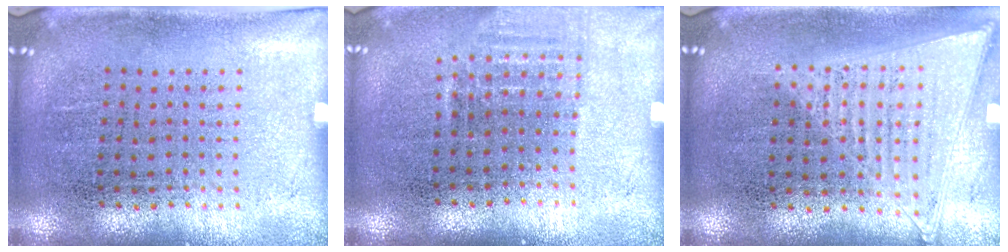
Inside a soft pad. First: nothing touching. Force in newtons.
{"total": 1.0, "press": 0.9, "slide": 0.4}
{"total": 1.1, "press": 1.1, "slide": 0.1}